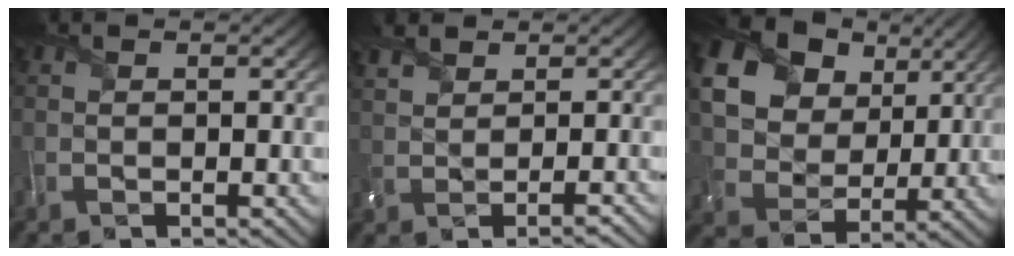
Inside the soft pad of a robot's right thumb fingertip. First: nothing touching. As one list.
[{"total": 3.4, "force": [1.6, 1.0, 2.9], "torque": [-0.057, 0.012, 0.032]}, {"total": 19.6, "force": [9.3, 14.6, 9.2], "torque": [-0.259, 0.028, 0.215]}]